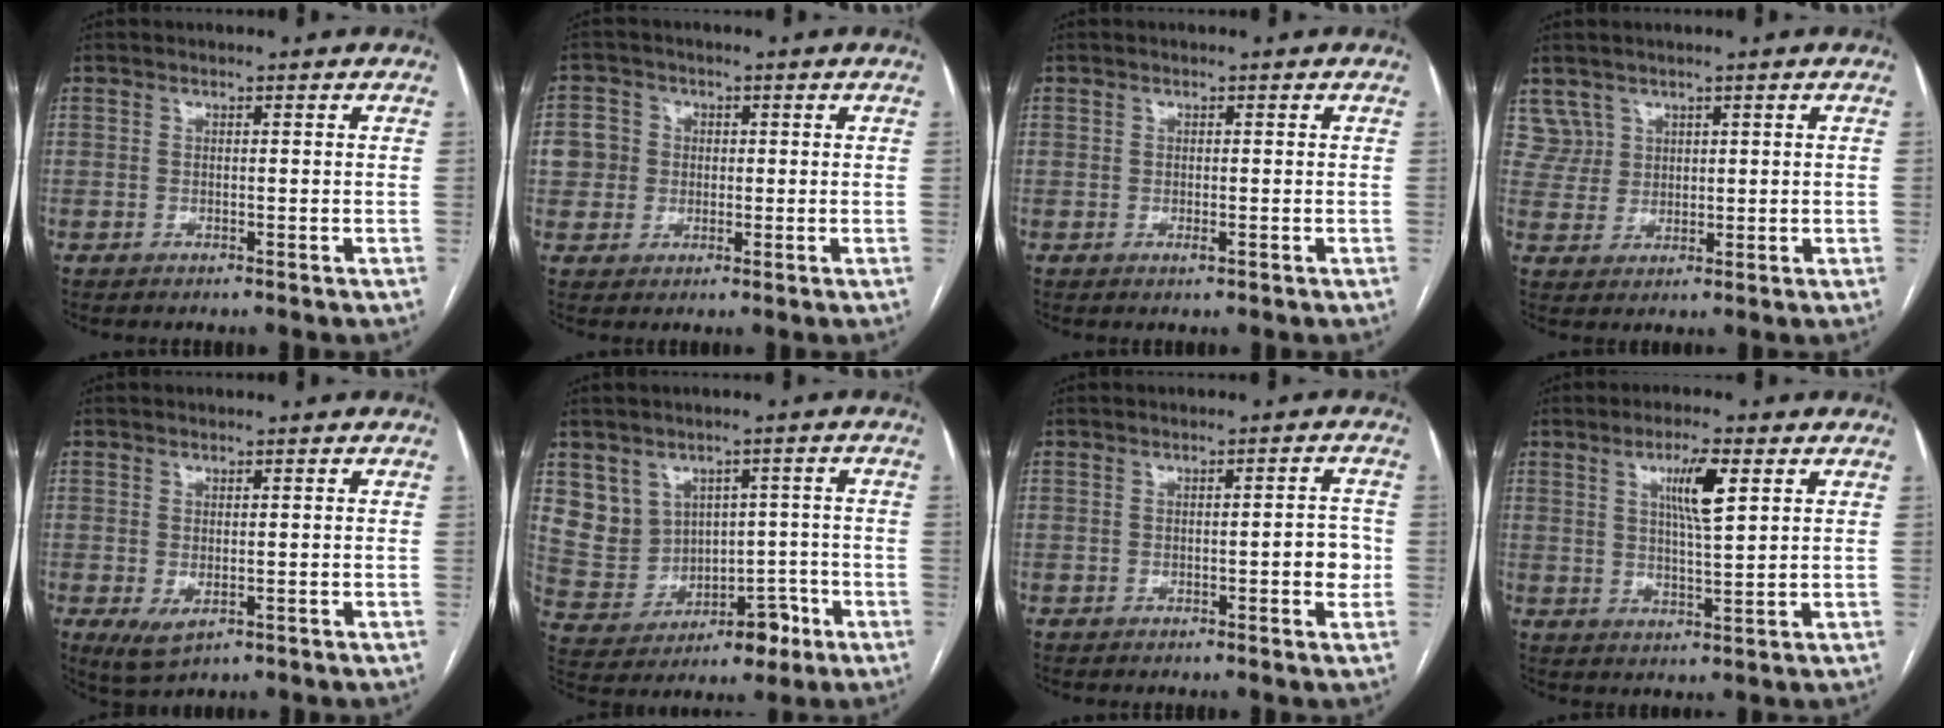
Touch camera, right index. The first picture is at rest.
{"total": 5.8, "force": [0.5, 5.7, 1.1], "torque": [-0.024, 0.020, 0.013]}
{"total": 0.7, "force": [-0.1, 0.3, 0.6], "torque": [-0.008, -0.001, -0.002]}
{"total": 4.2, "force": [2.7, 3.2, -0.4], "torque": [0.020, 0.007, 0.055]}
{"total": 3.2, "force": [-0.9, 1.6, 2.7], "torque": [-0.047, -0.010, -0.002]}
{"total": 9.1, "force": [0.8, 8.6, 2.7], "torque": [-0.042, 0.048, 0.044]}
{"total": 3.3, "force": [-0.7, 0.8, 3.1], "torque": [-0.033, 0.004, -0.010]}
{"total": 6.5, "force": [2.6, 0.7, 5.9], "torque": [-0.105, 0.000, 0.046]}